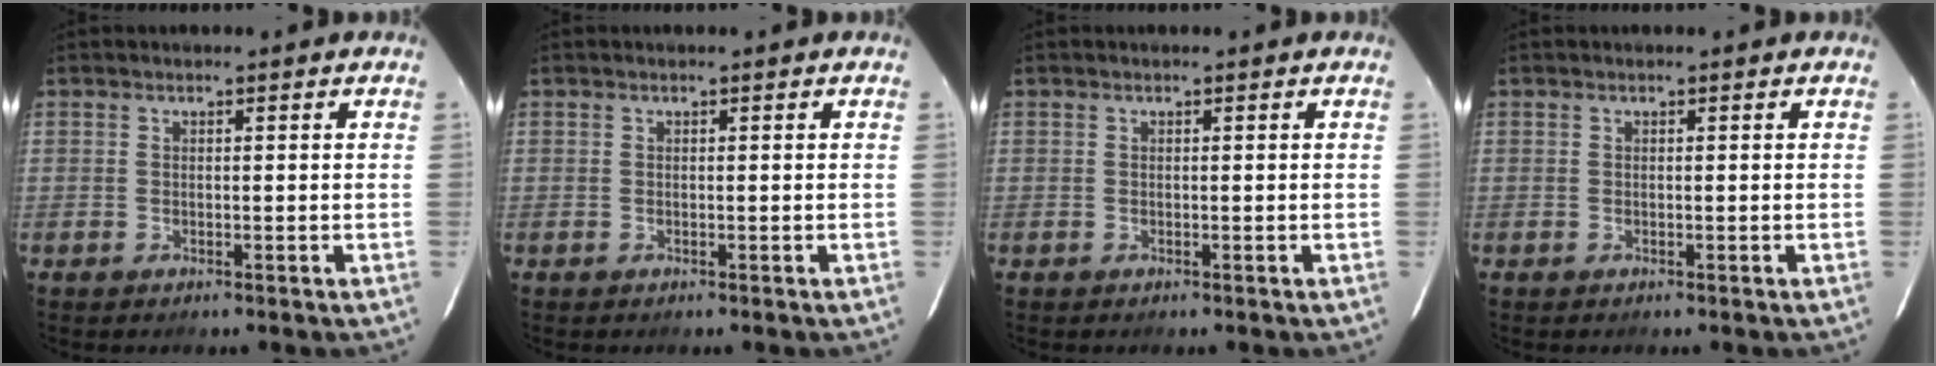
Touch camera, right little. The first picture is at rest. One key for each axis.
{"total": 0.0}
{"total": 0.0}
{"total": 0.0}